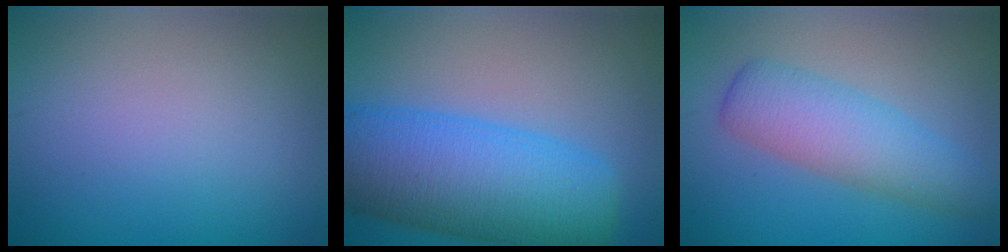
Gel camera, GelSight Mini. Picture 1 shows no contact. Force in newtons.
{"total": 11.9, "press": 11.9, "slide": 0.3}
{"total": 5.0, "press": 5.0, "slide": 0.1}